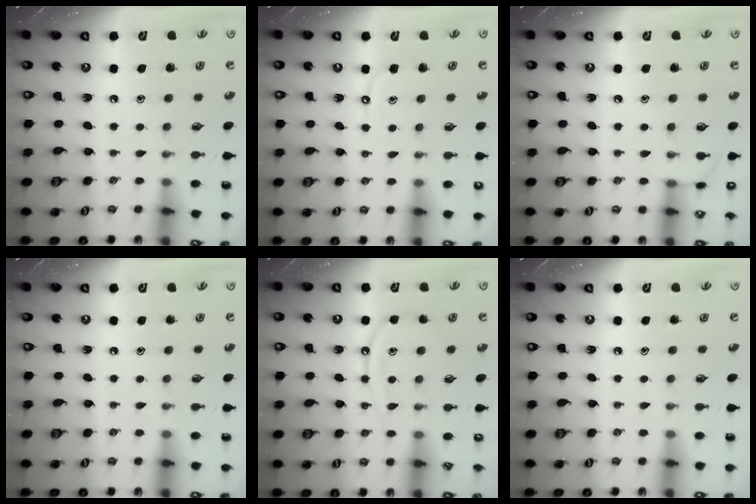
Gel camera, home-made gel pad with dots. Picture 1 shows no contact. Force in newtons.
{"total": 3.9, "press": 3.9, "slide": 0.5}
{"total": 4.3, "press": 4.3, "slide": 0.2}
{"total": 0.0}
{"total": 8.8, "press": 8.8, "slide": 0.6}
{"total": 0.0}